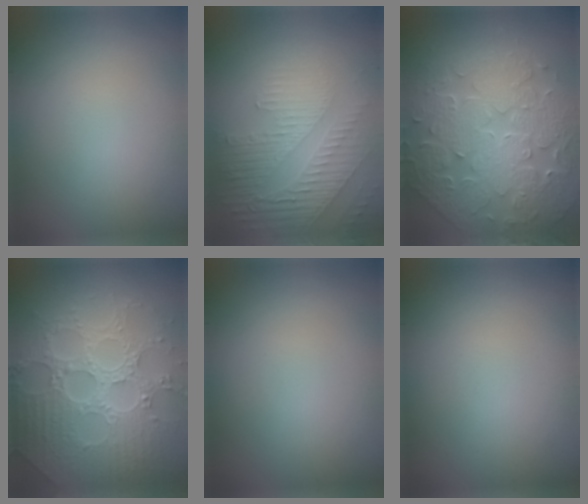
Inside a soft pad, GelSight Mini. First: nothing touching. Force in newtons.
{"total": 5.3, "press": 3.3, "slide": 4.2}
{"total": 9.8, "press": 7.0, "slide": 6.8}
{"total": 8.2, "press": 6.0, "slide": 5.6}
{"total": 0.0}
{"total": 0.0}